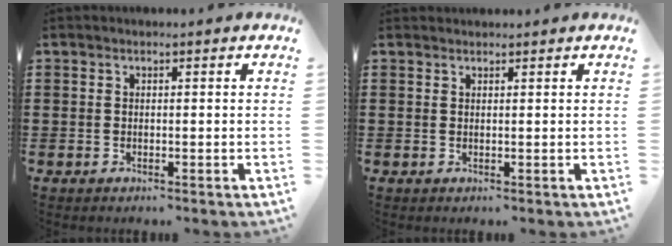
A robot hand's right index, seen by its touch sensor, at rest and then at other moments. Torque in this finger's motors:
{"motor_torque": [-0.28, 0.69, -0.50, -0.05]}